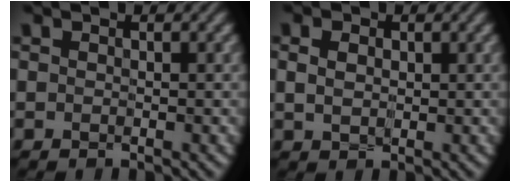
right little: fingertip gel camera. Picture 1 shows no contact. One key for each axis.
{"total": 1.4, "fx": 0.0, "fy": 1.1, "fz": 0.8, "tx": -0.021, "ty": -0.004, "tz": 0.005}